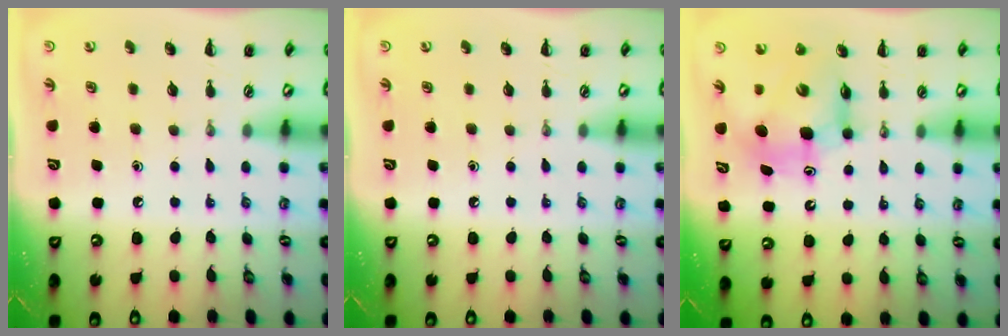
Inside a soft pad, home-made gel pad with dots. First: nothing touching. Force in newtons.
{"total": 0.0}
{"total": 9.0, "press": 8.6, "slide": 2.7}